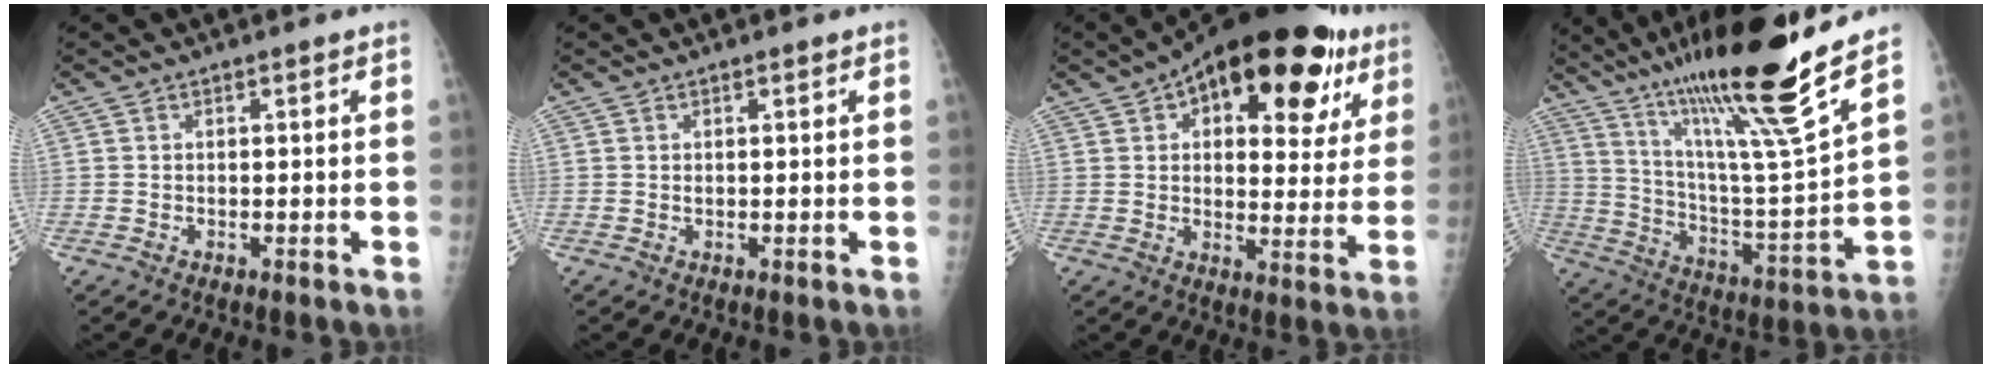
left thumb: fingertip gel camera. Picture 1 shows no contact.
{"total": 1.0, "force": [0.4, 0.4, 0.8], "torque": [-0.013, 0.002, 0.009]}
{"total": 24.8, "force": [12.4, 11.9, 17.9], "torque": [-0.213, 0.002, 0.171]}
{"total": 24.0, "force": [16.5, 1.2, 17.3], "torque": [-0.268, -0.070, 0.287]}